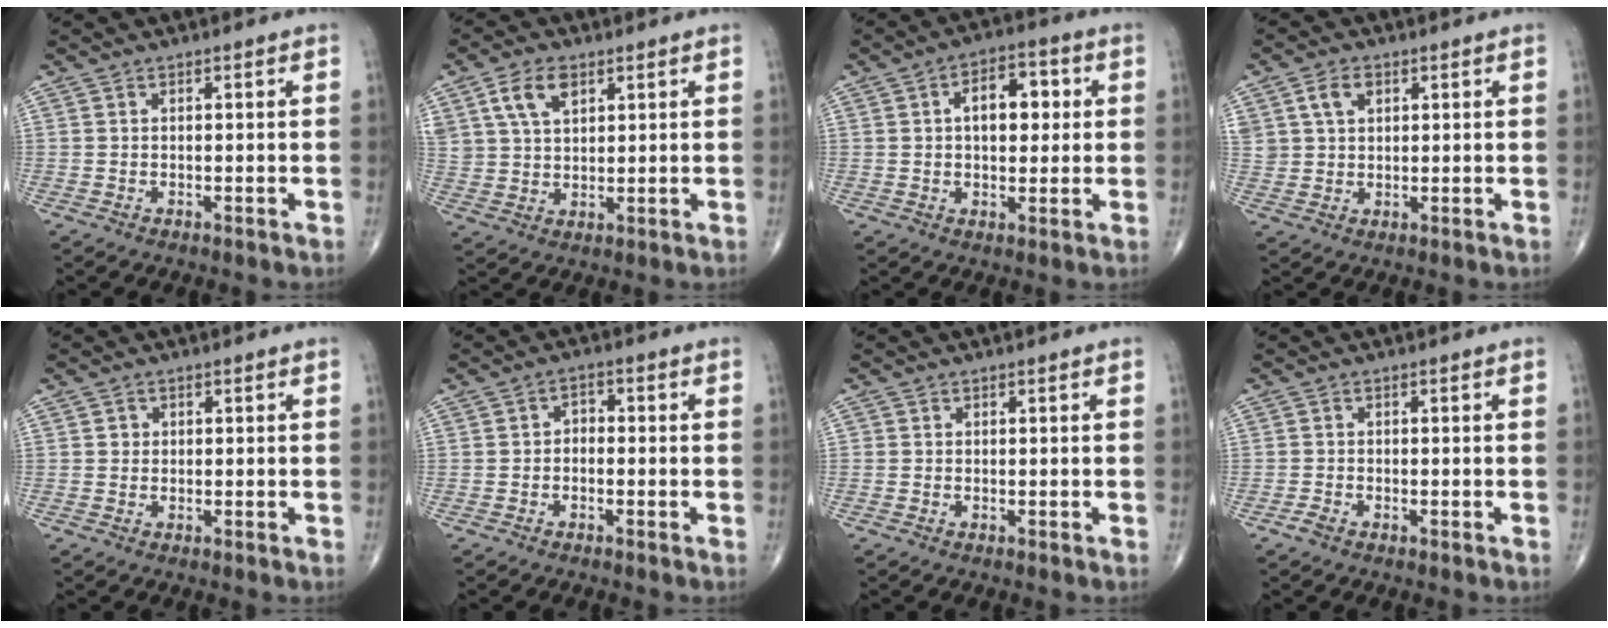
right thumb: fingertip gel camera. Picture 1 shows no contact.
{"total": 7.7, "force": [3.8, 4.6, 4.9], "torque": [-0.084, -0.007, 0.076]}
{"total": 9.2, "force": [1.7, 5.3, 7.2], "torque": [-0.081, 0.012, 0.024]}
{"total": 5.1, "force": [2.2, 3.6, 2.9], "torque": [-0.043, -0.003, 0.045]}
{"total": 1.0, "force": [0.1, 1.0, 0.2], "torque": [0.003, 0.002, 0.001]}
{"total": 2.2, "force": [-0.6, 1.6, 1.4], "torque": [-0.010, 0.014, -0.019]}
{"total": 0.0}
{"total": 1.4, "force": [-1.0, 0.6, 0.7], "torque": [-0.022, 0.001, -0.021]}